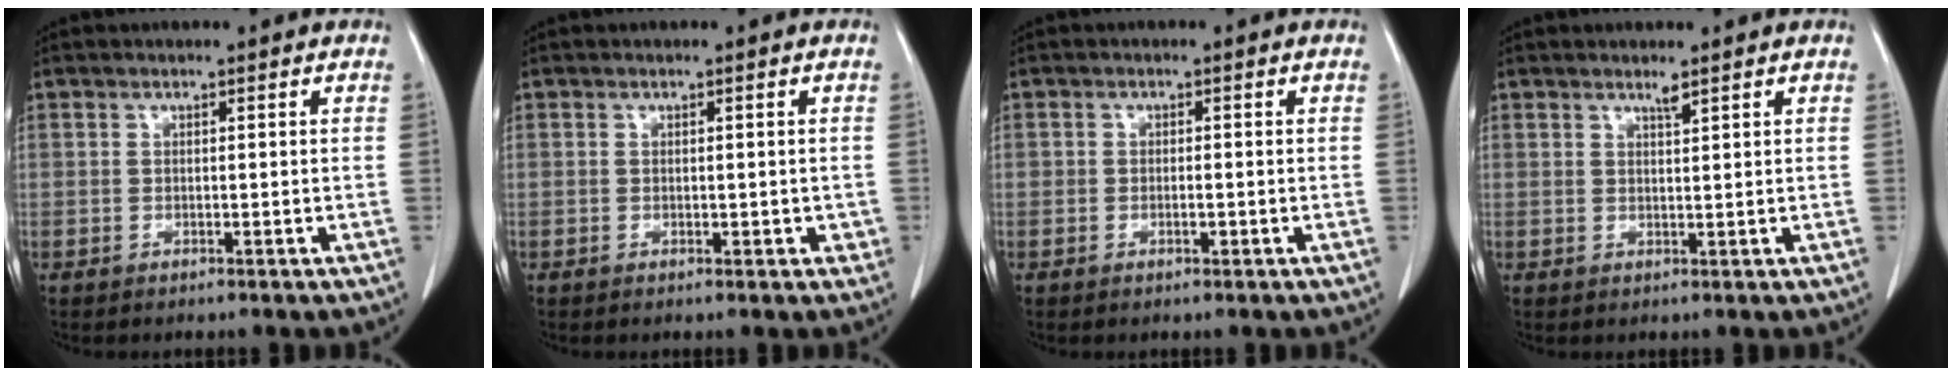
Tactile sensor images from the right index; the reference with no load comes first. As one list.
[{"total": 1.4, "force": [-0.2, 1.1, 0.9], "torque": [-0.005, 0.002, 0.000]}, {"total": 1.1, "force": [-0.4, 0.6, 0.8], "torque": [-0.012, 0.001, -0.005]}, {"total": 1.2, "force": [1.0, -0.1, 0.6], "torque": [-0.019, -0.006, 0.019]}]